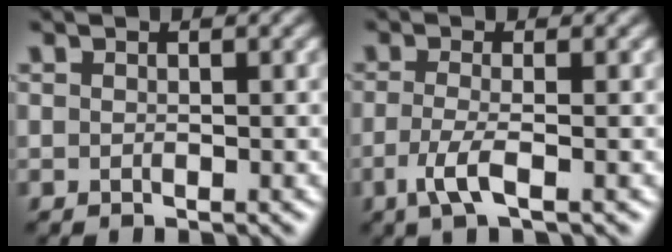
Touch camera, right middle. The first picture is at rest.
{"total": 2.7, "force": [-1.2, 0.6, 2.4], "torque": [-0.056, -0.002, -0.030]}